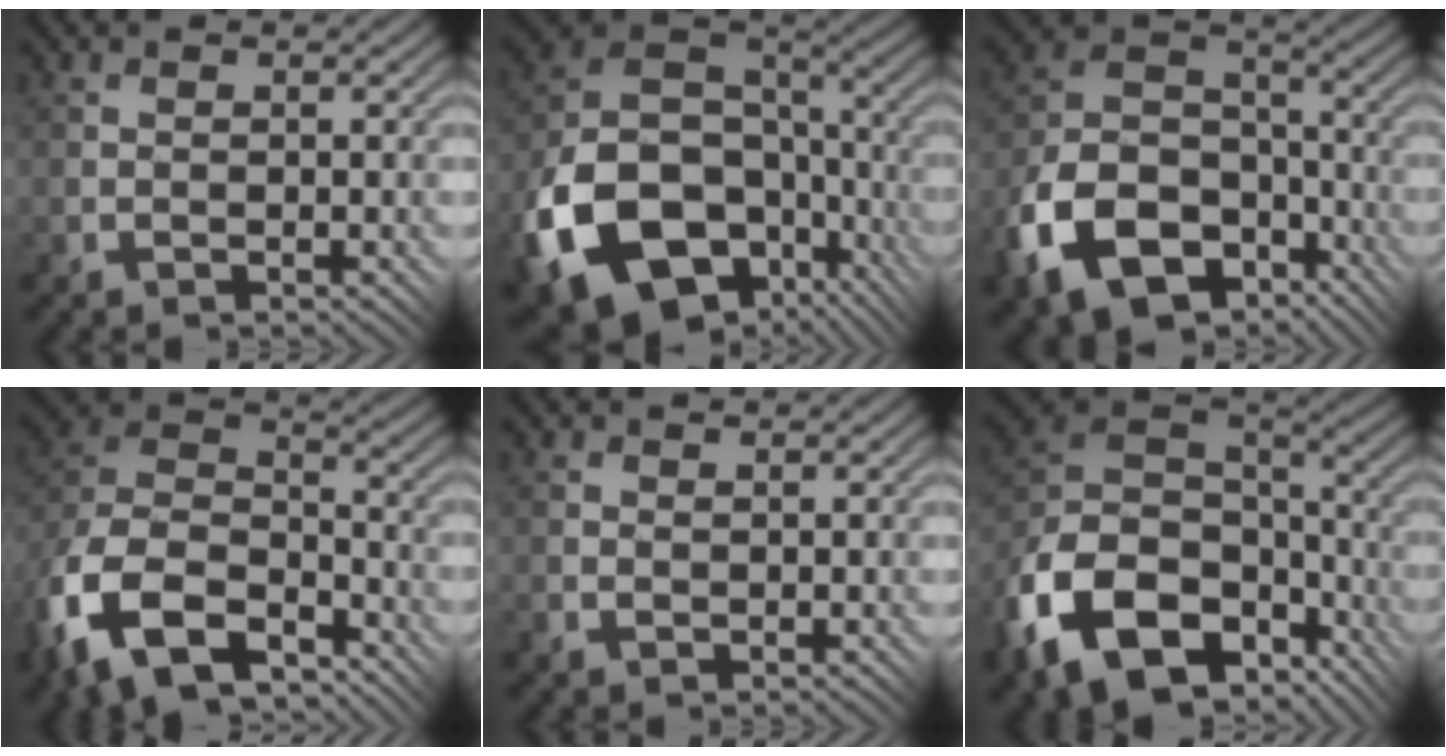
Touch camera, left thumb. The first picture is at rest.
{"total": 18.6, "force": [-7.9, 12.8, 11.0], "torque": [-0.254, -0.046, -0.126]}
{"total": 15.3, "force": [-8.3, 9.7, 8.4], "torque": [-0.190, -0.034, -0.152]}
{"total": 16.6, "force": [-10.2, 9.5, 9.0], "torque": [-0.245, -0.038, -0.185]}
{"total": 0.8, "force": [0.4, 0.6, 0.4], "torque": [-0.010, -0.001, 0.009]}
{"total": 17.0, "force": [-8.1, 10.8, 10.2], "torque": [-0.254, -0.033, -0.134]}